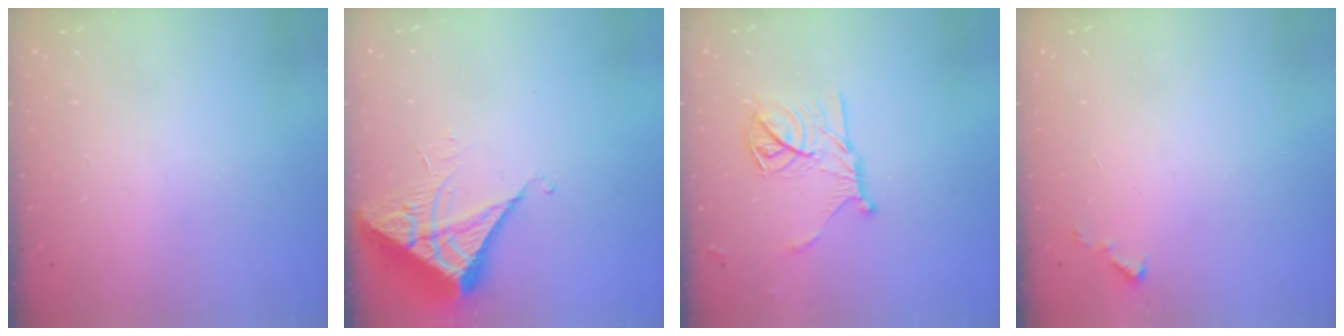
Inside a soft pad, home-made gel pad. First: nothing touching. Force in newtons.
{"total": 6.3, "press": 6.3, "slide": 0.2}
{"total": 14.3, "press": 14.2, "slide": 0.5}
{"total": 3.1, "press": 3.1, "slide": 0.2}